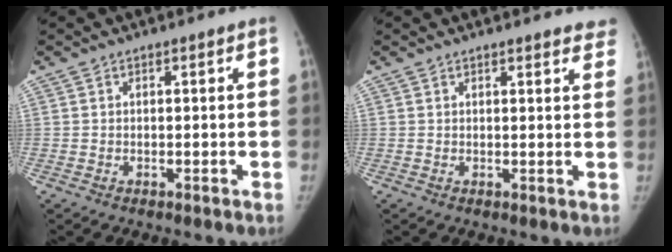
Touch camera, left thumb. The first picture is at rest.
{"total": 6.3, "force": [5.5, 1.8, 2.6], "torque": [-0.001, -0.015, 0.051]}